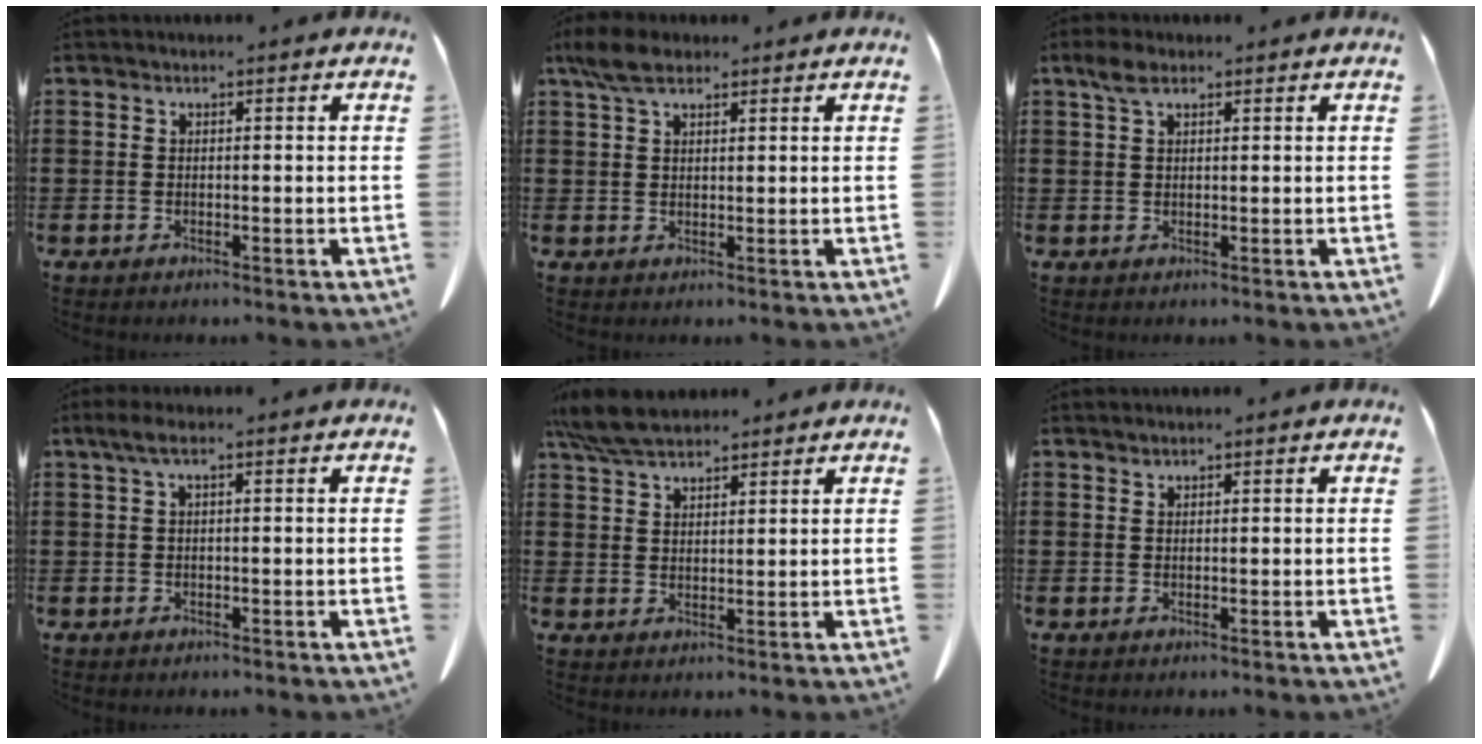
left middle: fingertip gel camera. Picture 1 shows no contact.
{"total": 4.7, "force": [3.3, 2.1, 2.7], "torque": [-0.062, 0.005, 0.061]}
{"total": 2.5, "force": [1.5, 1.3, 1.6], "torque": [-0.037, 0.007, 0.027]}
{"total": 2.1, "force": [0.3, 0.4, 2.1], "torque": [-0.045, 0.000, 0.002]}
{"total": 6.3, "force": [5.5, 1.9, 2.5], "torque": [-0.067, -0.006, 0.105]}
{"total": 0.6, "force": [0.6, 0.1, 0.0], "torque": [-0.003, 0.001, 0.012]}